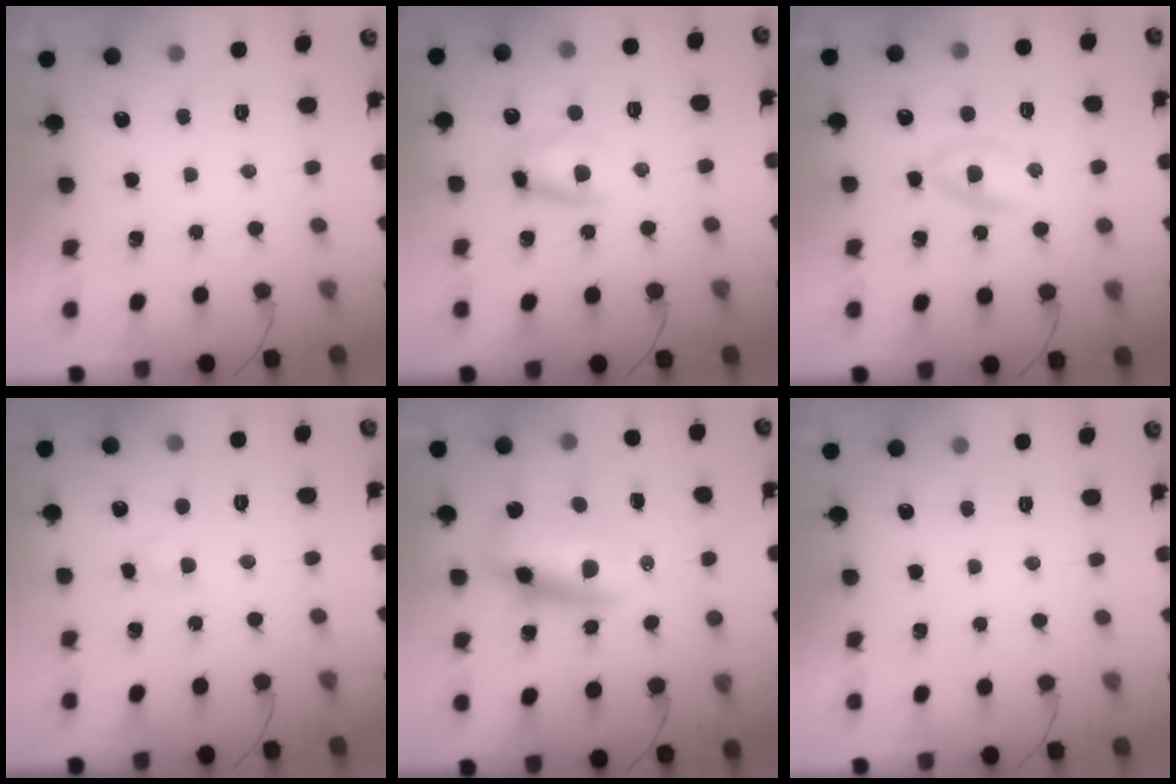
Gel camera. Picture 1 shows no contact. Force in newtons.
{"total": 8.7, "press": 8.6, "slide": 1.5}
{"total": 2.9, "press": 2.6, "slide": 1.3}
{"total": 2.4, "press": 2.2, "slide": 1.1}
{"total": 10.3, "press": 9.9, "slide": 2.9}
{"total": 0.0}